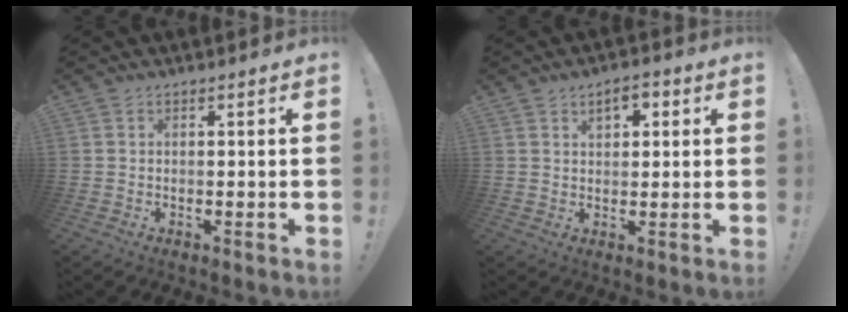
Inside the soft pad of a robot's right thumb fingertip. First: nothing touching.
{"total": 4.7, "force": [2.2, 2.8, 3.1], "torque": [-0.038, -0.003, 0.033]}